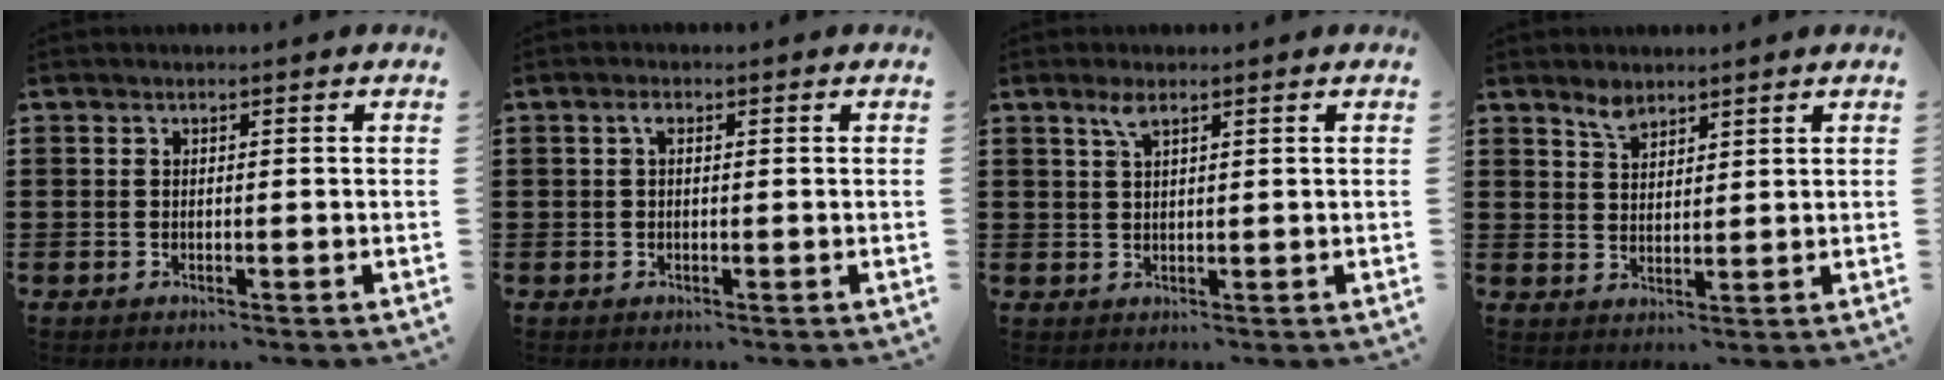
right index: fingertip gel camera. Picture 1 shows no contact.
{"total": 1.4, "force": [0.3, 0.7, 1.2], "torque": [-0.026, 0.006, 0.004]}
{"total": 2.5, "force": [1.5, 0.7, 1.9], "torque": [-0.043, 0.004, 0.026]}
{"total": 3.1, "force": [2.6, 1.4, 1.0], "torque": [-0.026, 0.002, 0.051]}